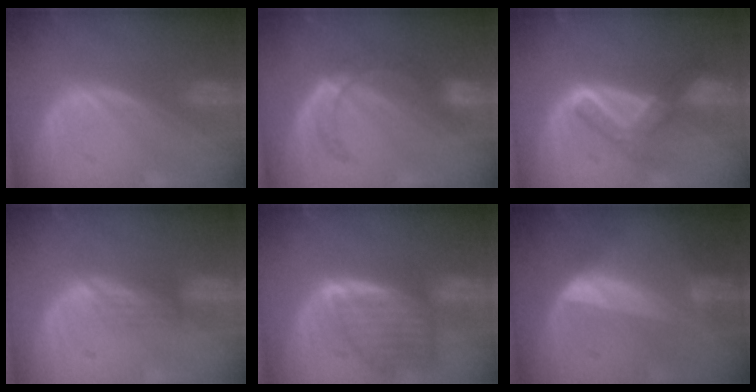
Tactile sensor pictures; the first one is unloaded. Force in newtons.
{"total": 5.6, "press": 5.4, "slide": 1.2}
{"total": 5.9, "press": 5.7, "slide": 1.6}
{"total": 2.4, "press": 1.9, "slide": 1.5}
{"total": 8.1, "press": 7.4, "slide": 3.3}
{"total": 6.4, "press": 6.2, "slide": 1.6}